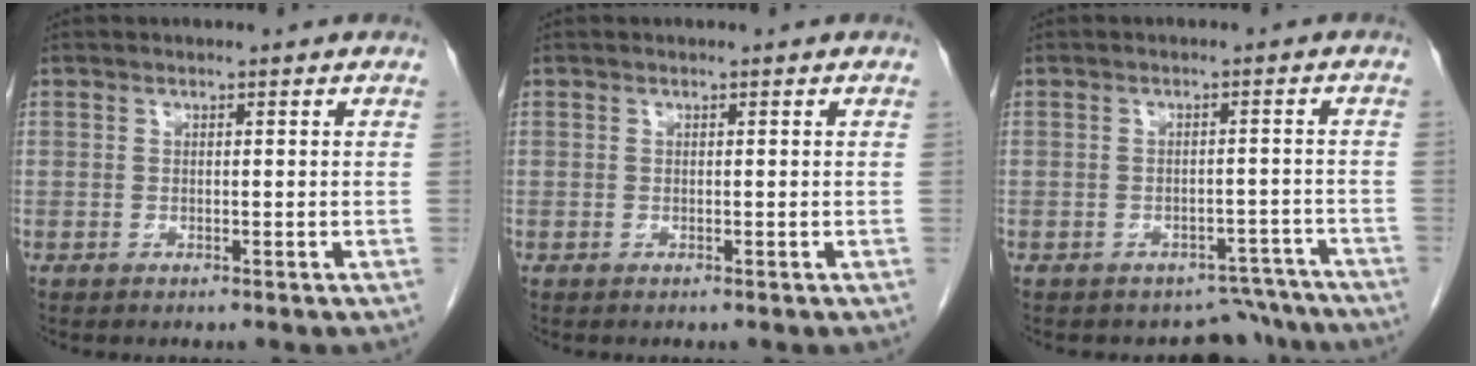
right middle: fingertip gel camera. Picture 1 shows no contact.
{"total": 0.0}
{"total": 6.6, "force": [-5.9, 2.9, -0.7], "torque": [0.031, 0.028, -0.065]}